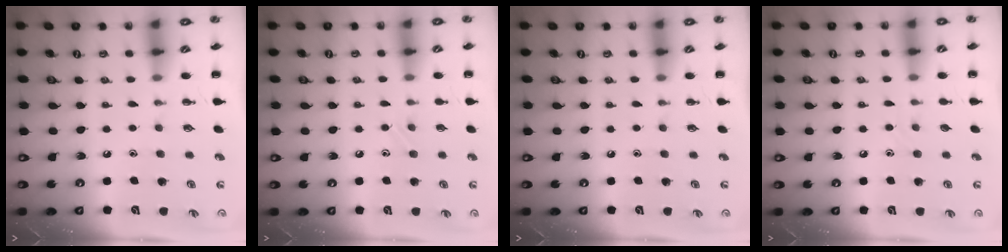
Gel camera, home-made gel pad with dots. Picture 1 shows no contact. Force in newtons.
{"total": 6.1, "press": 5.8, "slide": 1.9}
{"total": 0.0}
{"total": 2.0, "press": 2.0, "slide": 0.6}